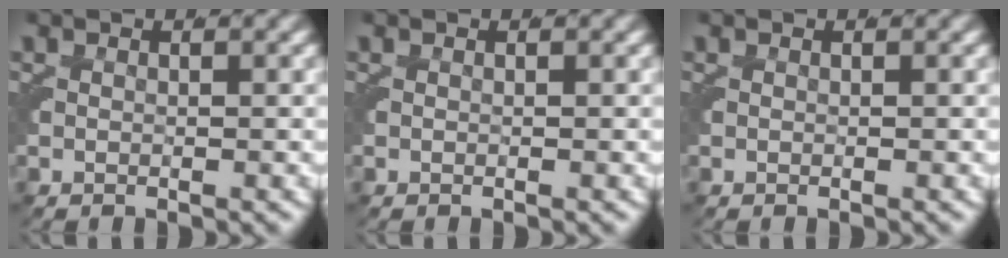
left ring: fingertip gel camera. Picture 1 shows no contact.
{"total": 0.0}
{"total": 0.0}